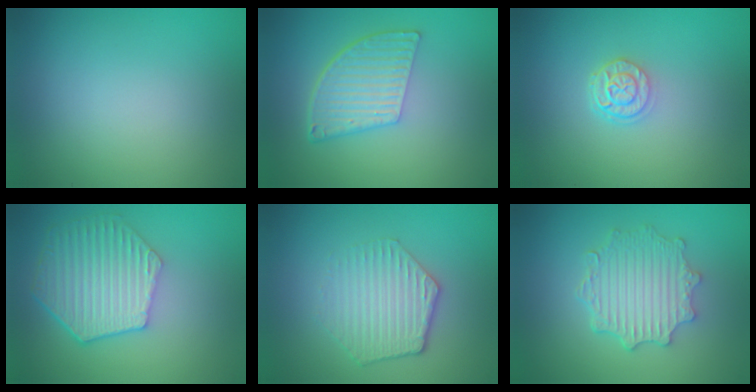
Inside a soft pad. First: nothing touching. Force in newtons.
{"total": 5.5, "press": 3.8, "slide": 4.0}
{"total": 2.4, "press": 1.9, "slide": 1.5}
{"total": 6.6, "press": 5.0, "slide": 4.3}
{"total": 3.5, "press": 3.0, "slide": 1.7}
{"total": 4.6, "press": 3.8, "slide": 2.6}